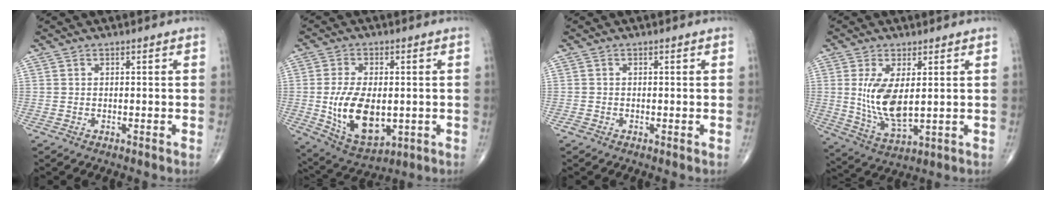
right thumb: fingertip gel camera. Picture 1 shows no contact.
{"total": 14.2, "force": [-1.4, 7.9, 11.7], "torque": [-0.199, -0.013, -0.005]}
{"total": 0.6, "force": [-0.3, 0.4, 0.4], "torque": [-0.005, -0.002, -0.009]}
{"total": 10.5, "force": [1.4, 4.6, 9.4], "torque": [-0.179, -0.023, 0.040]}